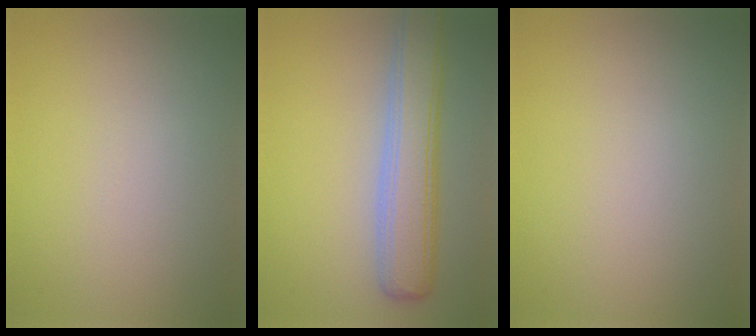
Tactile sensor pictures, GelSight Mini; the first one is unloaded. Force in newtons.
{"total": 5.8, "press": 5.8, "slide": 0.5}
{"total": 0.0}